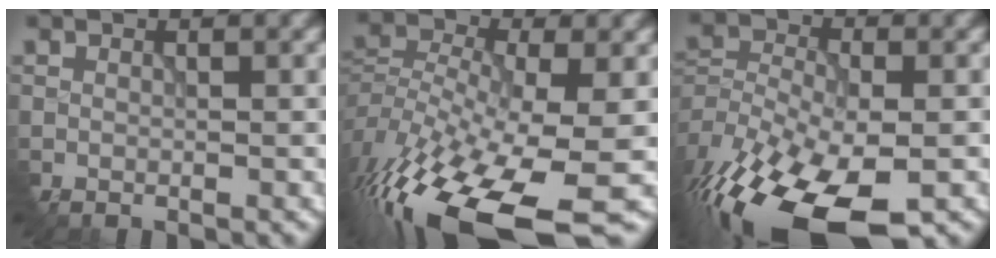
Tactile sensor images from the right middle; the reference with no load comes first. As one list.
[{"total": 16.1, "force": [-10.0, 5.6, 11.2], "torque": [-0.250, -0.024, -0.159]}, {"total": 15.5, "force": [-10.5, 7.0, 9.0], "torque": [-0.192, -0.038, -0.154]}]